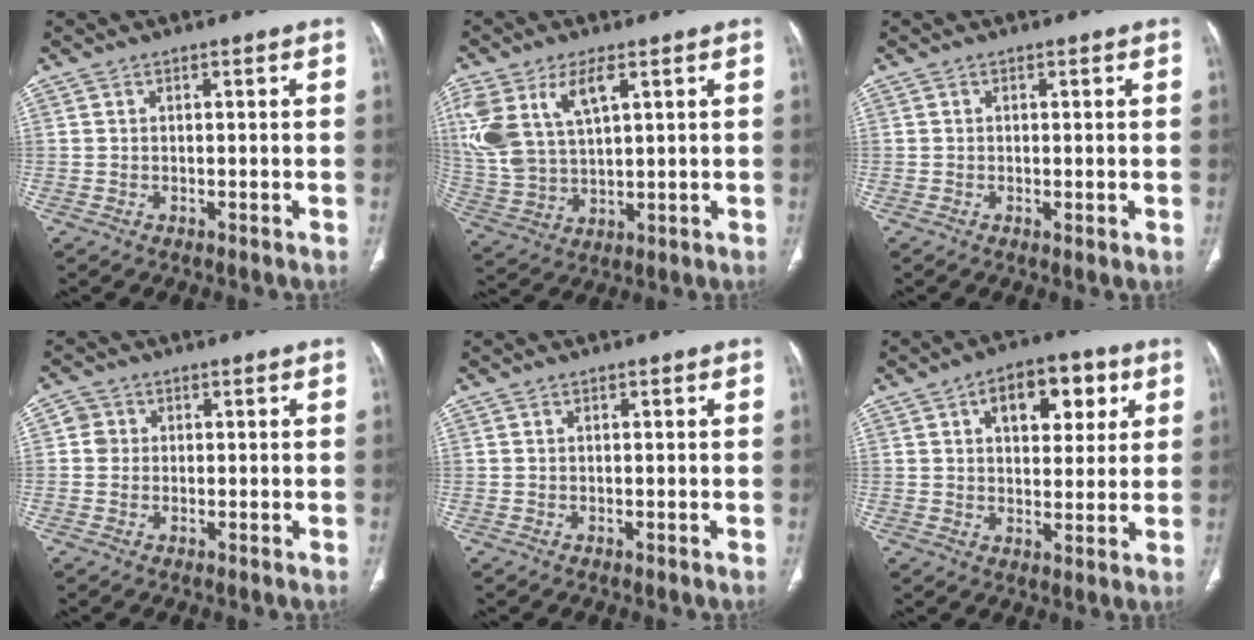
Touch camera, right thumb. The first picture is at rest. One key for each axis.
{"total": 15.1, "fx": 6.2, "fy": 7.7, "fz": 11.4, "tx": -0.256, "ty": -0.010, "tz": 0.131}
{"total": 0.6, "fx": -0.1, "fy": 0.1, "fz": 0.6, "tx": -0.012, "ty": -0.005, "tz": -0.002}
{"total": 2.7, "fx": 0.4, "fy": 2.6, "fz": 0.5, "tx": 0.009, "ty": 0.004, "tz": 0.003}
{"total": 0.0}
{"total": 12.2, "fx": 4.7, "fy": 7.1, "fz": 8.7, "tx": -0.082, "ty": 0.000, "tz": 0.068}